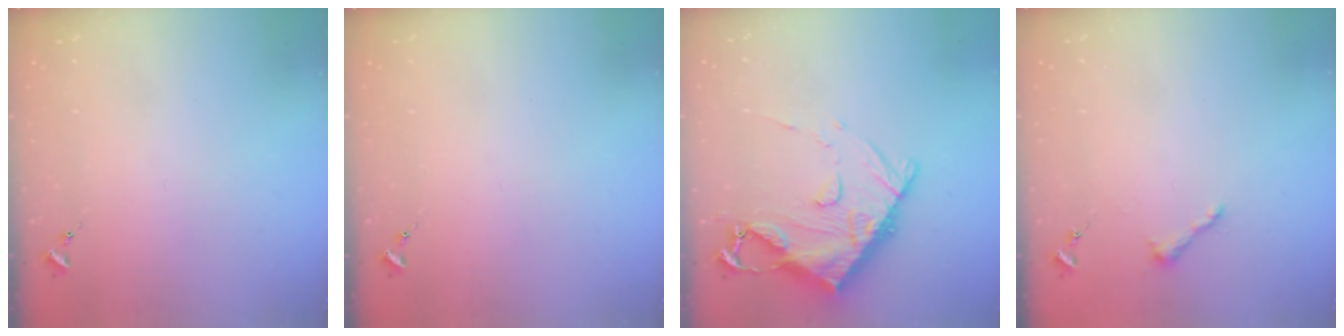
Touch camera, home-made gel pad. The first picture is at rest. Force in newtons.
{"total": 0.0}
{"total": 15.2, "press": 15.1, "slide": 1.6}
{"total": 3.9, "press": 3.9, "slide": 0.3}